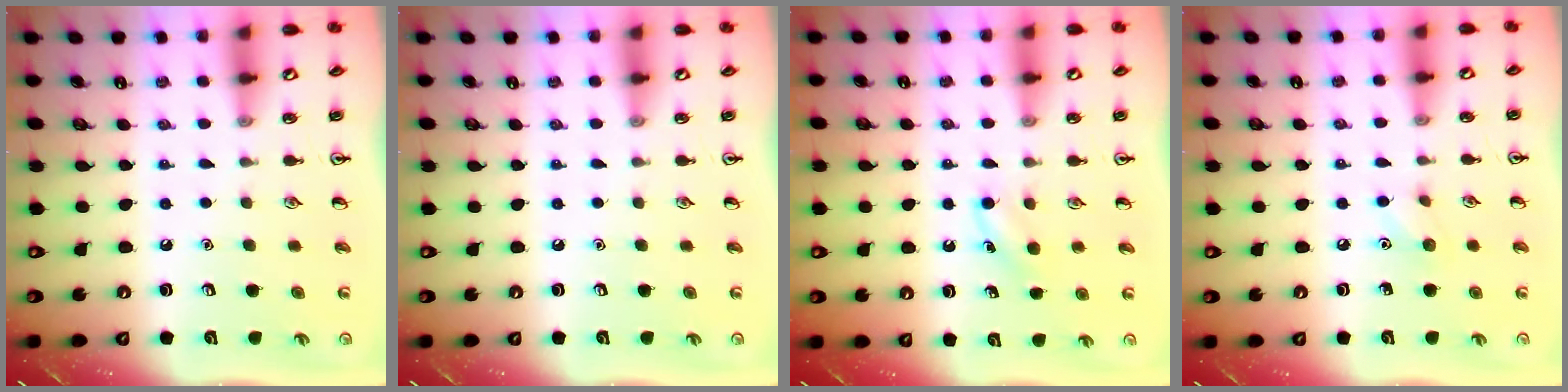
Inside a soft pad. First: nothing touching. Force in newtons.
{"total": 0.0}
{"total": 4.1, "press": 3.9, "slide": 1.3}
{"total": 5.8, "press": 5.6, "slide": 1.7}